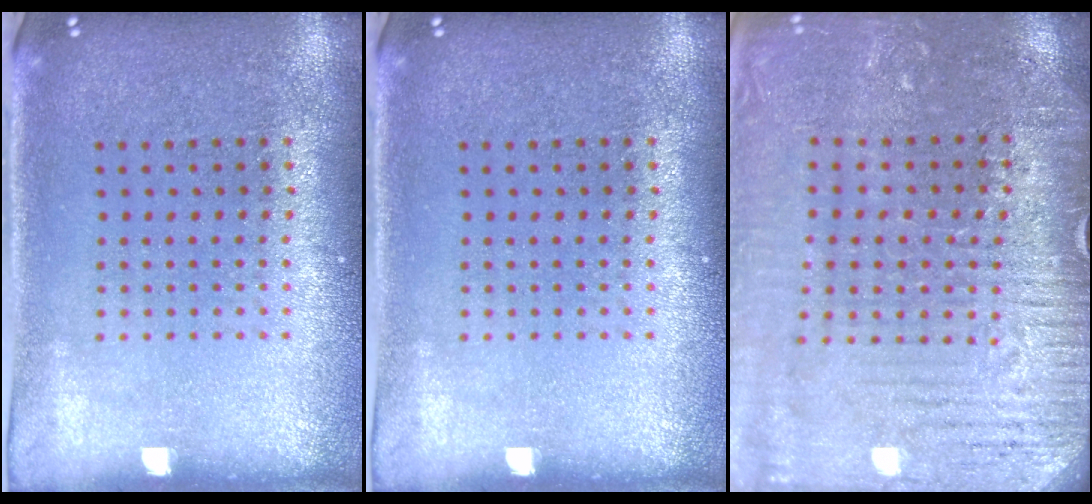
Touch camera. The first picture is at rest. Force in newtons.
{"total": 0.0}
{"total": 3.3, "press": 3.3, "slide": 0.2}